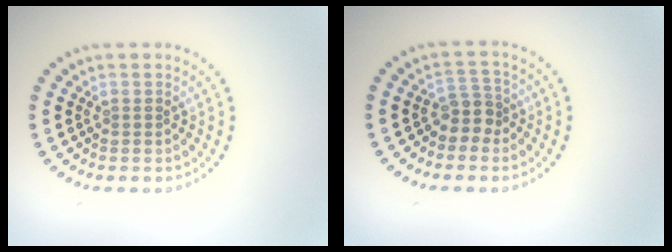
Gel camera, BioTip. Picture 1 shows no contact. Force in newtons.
{"total": 2.2, "press": 1.7, "slide": 1.4}